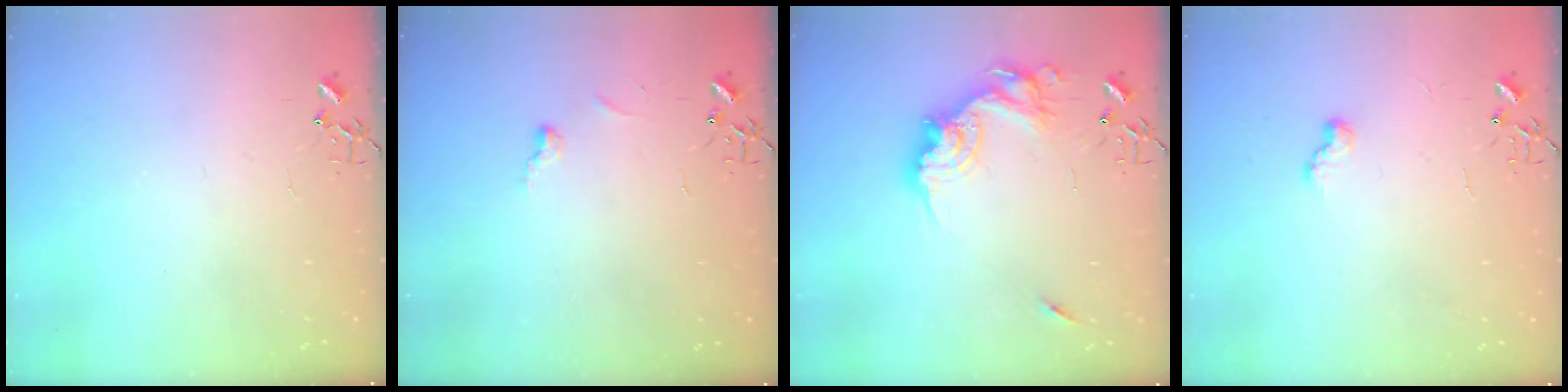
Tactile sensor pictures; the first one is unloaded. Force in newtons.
{"total": 3.4, "press": 3.4, "slide": 0.4}
{"total": 17.5, "press": 17.4, "slide": 1.9}
{"total": 6.4, "press": 6.3, "slide": 0.6}